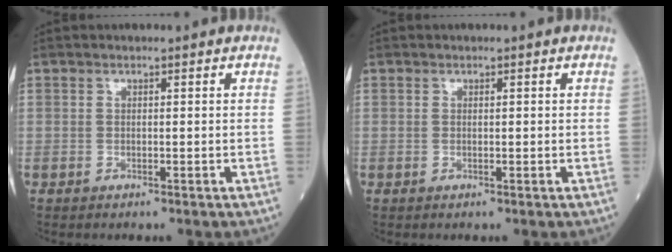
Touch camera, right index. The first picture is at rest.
{"total": 0.0}